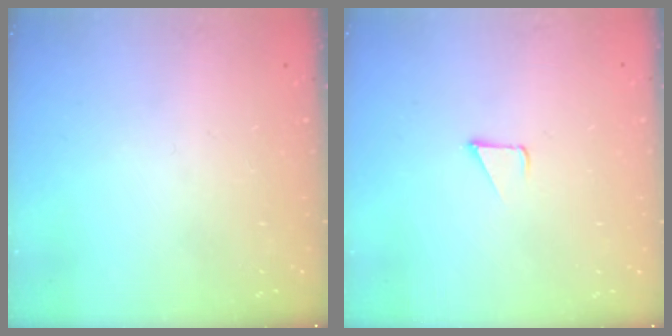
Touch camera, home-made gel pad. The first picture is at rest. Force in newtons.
{"total": 1.7, "press": 1.7, "slide": 0.1}